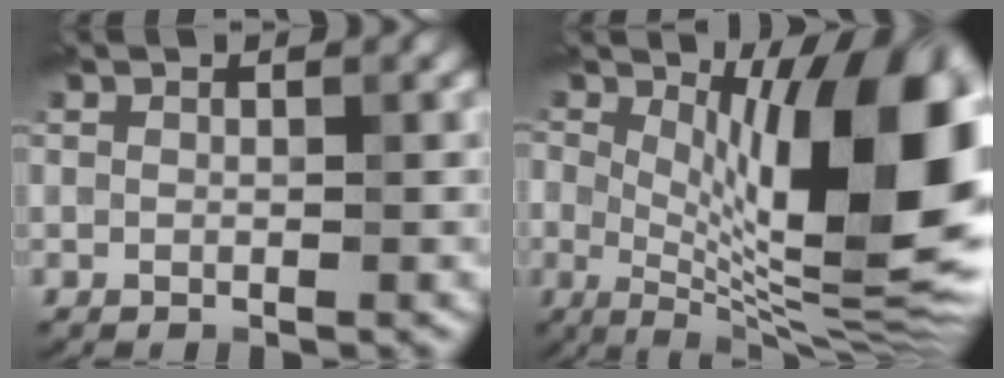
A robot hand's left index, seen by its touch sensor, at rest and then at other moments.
{"total": 15.5, "force": [2.2, 5.6, 14.3], "torque": [-0.191, 0.006, 0.032]}